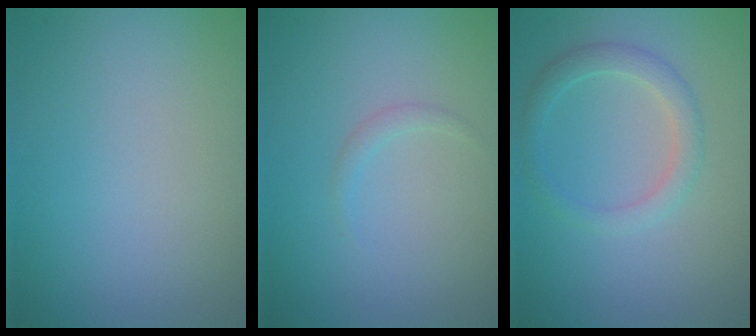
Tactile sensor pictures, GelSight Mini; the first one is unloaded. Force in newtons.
{"total": 0.7, "press": 0.7, "slide": 0.1}
{"total": 2.2, "press": 2.2, "slide": 0.1}